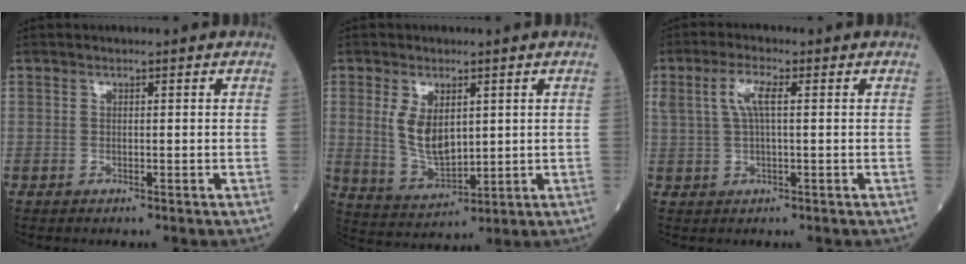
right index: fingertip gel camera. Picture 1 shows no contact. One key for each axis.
{"total": 7.3, "fx": 1.7, "fy": 3.7, "fz": 6.1, "tx": -0.124, "ty": -0.007, "tz": 0.045}
{"total": 4.2, "fx": 1.2, "fy": 0.9, "fz": 3.9, "tx": -0.087, "ty": 0.015, "tz": 0.026}